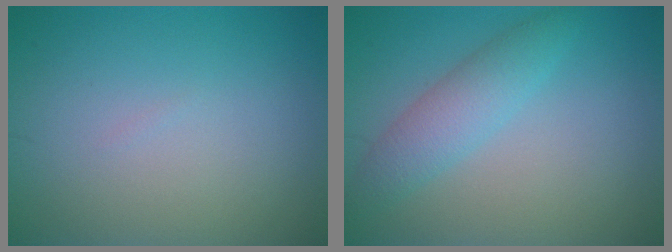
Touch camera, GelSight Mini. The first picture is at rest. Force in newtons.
{"total": 2.4, "press": 2.4, "slide": 0.2}